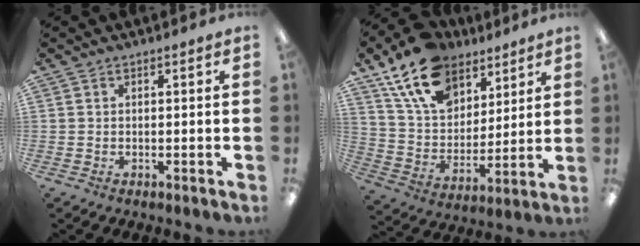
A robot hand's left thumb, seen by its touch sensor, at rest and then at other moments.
{"total": 17.9, "force": [12.2, 10.5, 7.8], "torque": [-0.149, -0.057, 0.227]}